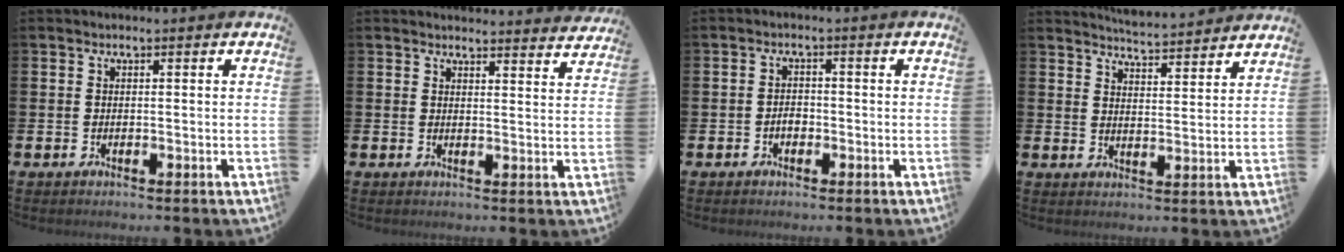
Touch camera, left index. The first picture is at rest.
{"total": 3.0, "force": [3.0, 0.0, -0.1], "torque": [0.006, -0.022, 0.051]}
{"total": 1.7, "force": [-0.7, 1.2, 1.0], "torque": [-0.016, 0.002, -0.015]}
{"total": 5.2, "force": [5.2, -0.1, 0.1], "torque": [-0.011, -0.041, 0.091]}